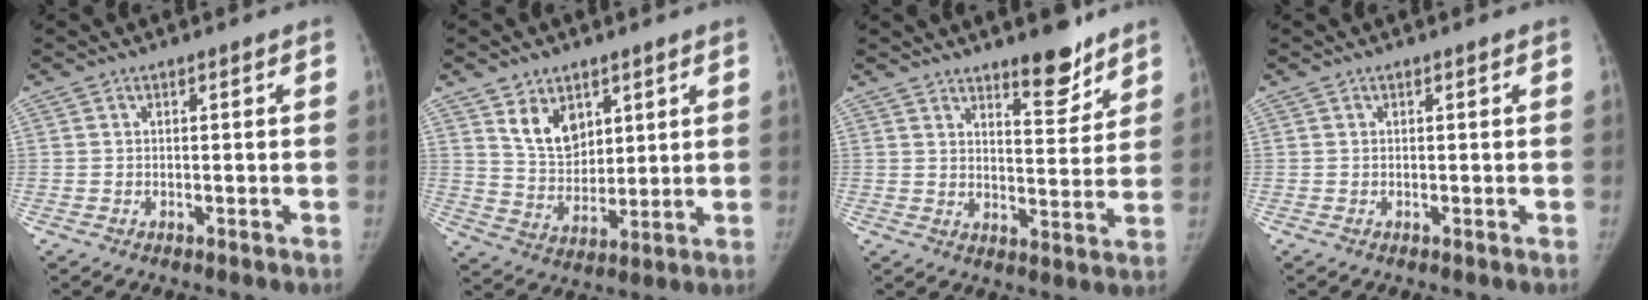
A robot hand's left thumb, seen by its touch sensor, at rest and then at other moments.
{"total": 9.2, "force": [4.8, 6.2, 4.8], "torque": [-0.053, -0.038, 0.098]}
{"total": 8.6, "force": [6.6, 2.8, 4.8], "torque": [-0.043, -0.053, 0.102]}
{"total": 0.0}